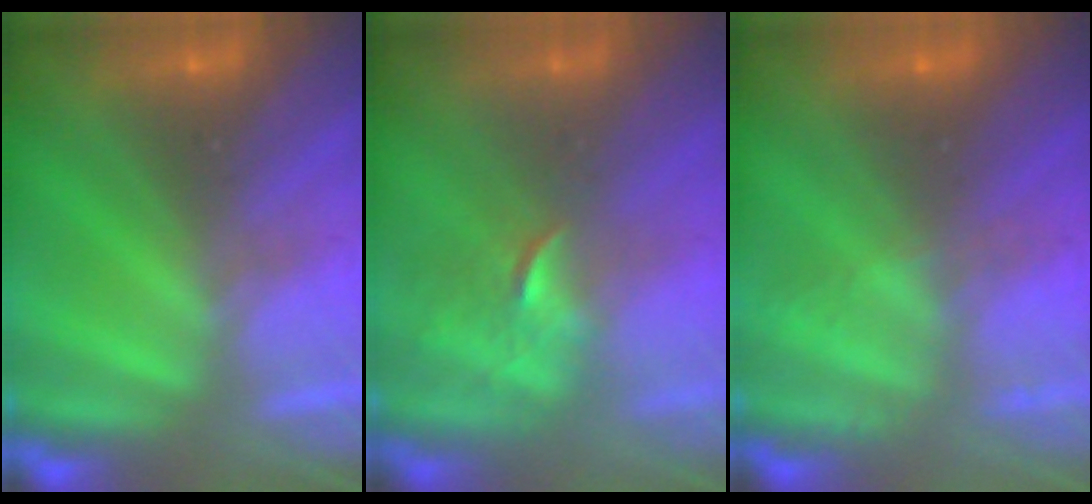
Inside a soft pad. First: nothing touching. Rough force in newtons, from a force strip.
{"total": 2.5}
{"total": 2.1}